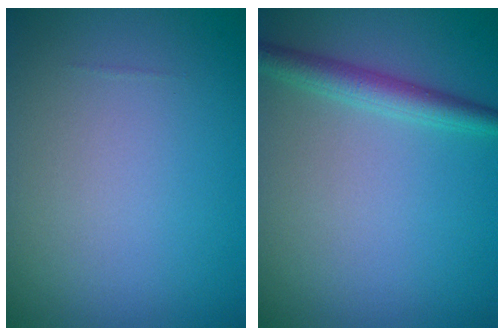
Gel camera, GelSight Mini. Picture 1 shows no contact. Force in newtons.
{"total": 2.6, "press": 2.6, "slide": 0.1}